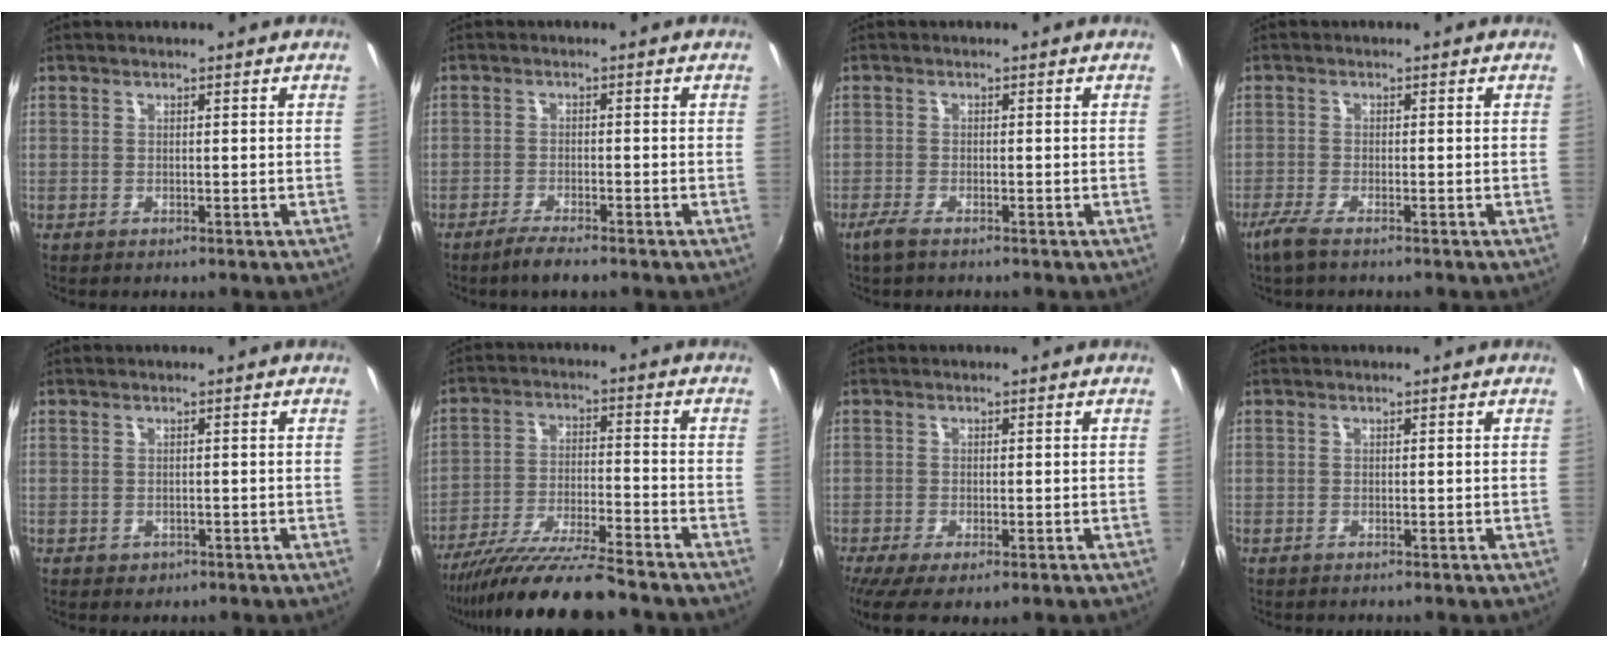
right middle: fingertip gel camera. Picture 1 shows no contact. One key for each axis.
{"total": 3.7, "fx": -3.0, "fy": 0.5, "fz": 2.2, "tx": -0.060, "ty": -0.005, "tz": -0.059}
{"total": 2.6, "fx": -2.0, "fy": 0.5, "fz": 1.6, "tx": -0.044, "ty": -0.007, "tz": -0.040}
{"total": 3.4, "fx": -2.5, "fy": 0.5, "fz": 2.3, "tx": -0.060, "ty": -0.010, "tz": -0.053}
{"total": 1.4, "fx": -0.5, "fy": 1.3, "fz": 0.5, "tx": -0.009, "ty": -0.004, "tz": -0.006}
{"total": 15.5, "fx": -13.6, "fy": 0.6, "fz": 7.5, "tx": -0.154, "ty": -0.034, "tz": -0.233}
{"total": 5.9, "fx": -3.4, "fy": 2.0, "fz": 4.4, "tx": -0.091, "ty": -0.032, "tz": -0.051}
{"total": 0.0}